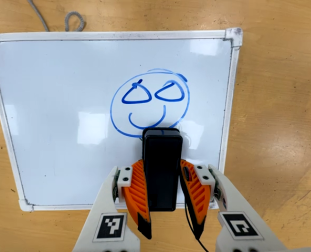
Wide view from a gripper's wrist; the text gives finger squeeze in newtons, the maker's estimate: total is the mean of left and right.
{"total": 4.8, "left": 3.0, "right": 6.6}